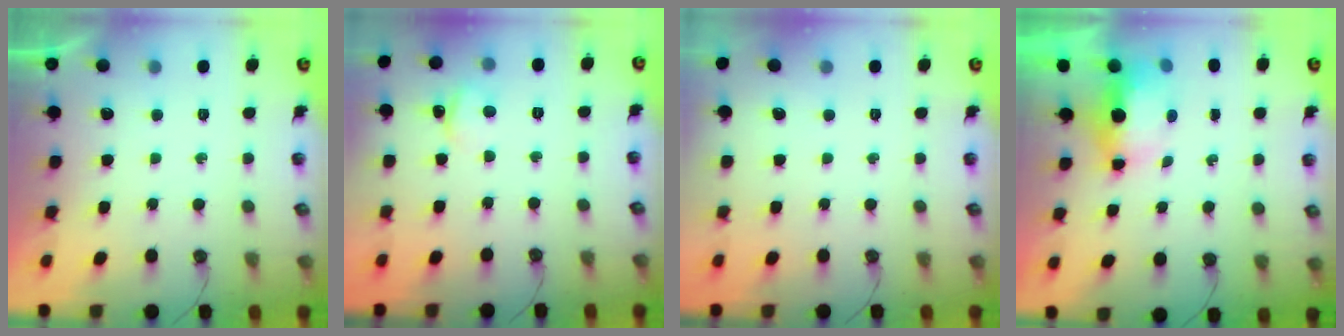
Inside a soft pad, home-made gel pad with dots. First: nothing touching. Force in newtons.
{"total": 2.5, "press": 2.5, "slide": 0.4}
{"total": 0.0}
{"total": 6.0, "press": 6.0, "slide": 0.7}